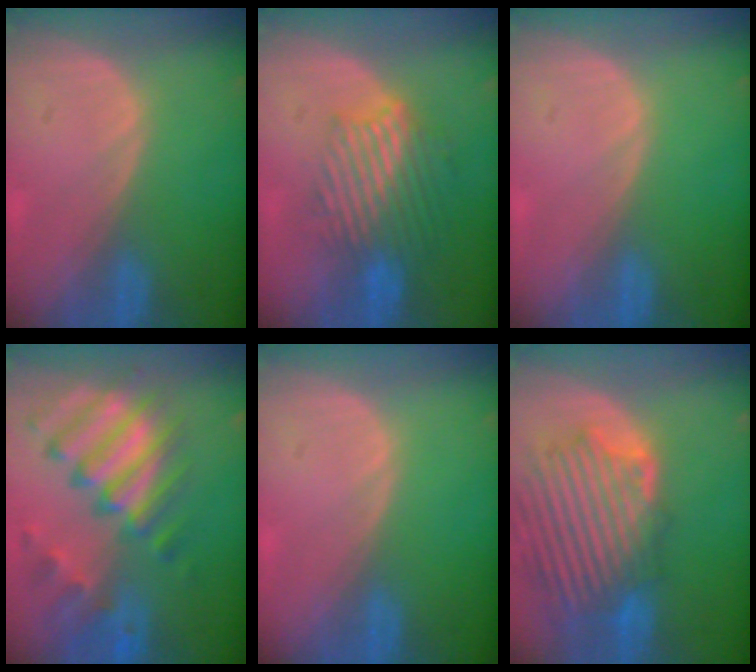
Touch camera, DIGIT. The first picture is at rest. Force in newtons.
{"total": 9.4, "press": 8.3, "slide": 4.3}
{"total": 0.0}
{"total": 11.4, "press": 9.9, "slide": 5.8}
{"total": 0.0}
{"total": 12.2, "press": 11.4, "slide": 4.3}